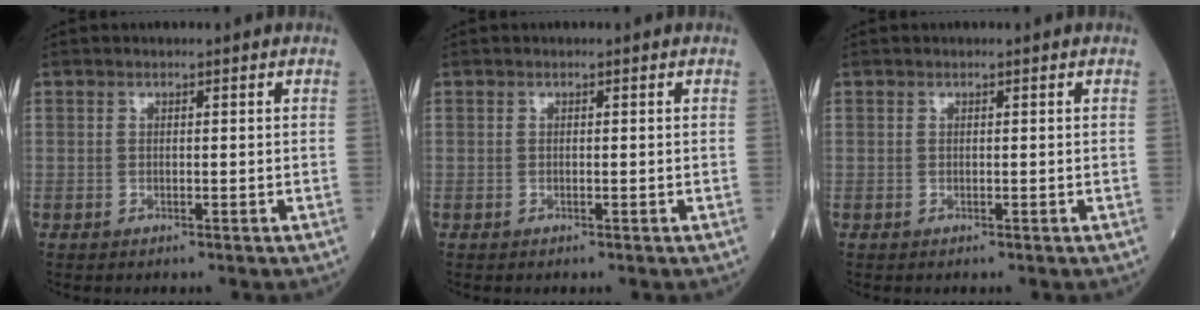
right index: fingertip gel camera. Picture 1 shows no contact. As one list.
[{"total": 0.0}, {"total": 0.0}]